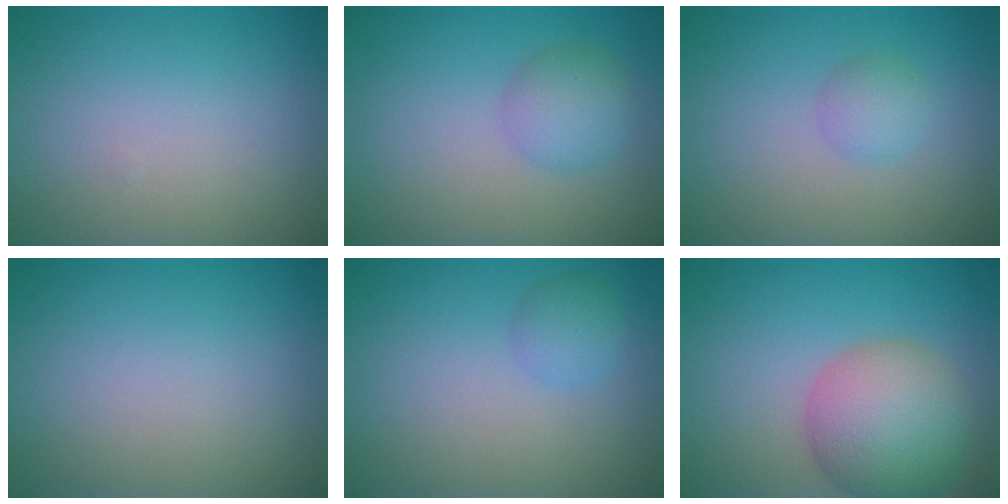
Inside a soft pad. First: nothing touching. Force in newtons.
{"total": 2.9, "press": 2.9, "slide": 0.1}
{"total": 1.7, "press": 1.7, "slide": 0.0}
{"total": 0.0}
{"total": 1.7, "press": 1.7, "slide": 0.0}
{"total": 7.8, "press": 7.8, "slide": 0.3}